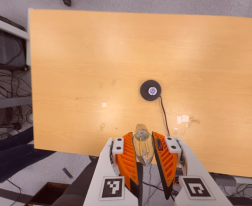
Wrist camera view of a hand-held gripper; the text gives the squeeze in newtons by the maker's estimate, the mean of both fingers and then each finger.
{"total": 12.8, "left": 13.4, "right": 12.2}